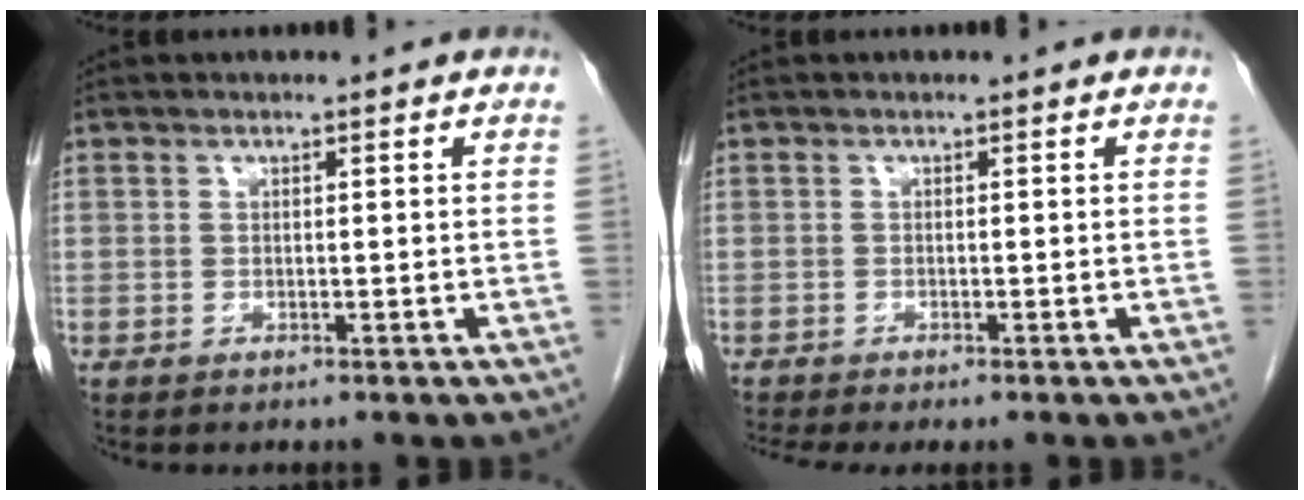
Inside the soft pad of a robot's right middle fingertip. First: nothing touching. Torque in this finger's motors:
{"motor_torque": [0.70, -0.45, 0.20, 0.05]}